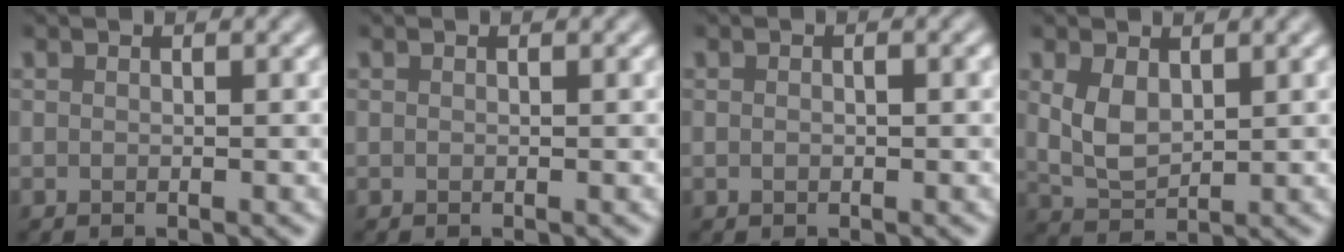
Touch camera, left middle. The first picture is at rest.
{"total": 0.0}
{"total": 0.8, "force": [0.0, 0.4, 0.7], "torque": [-0.012, 0.001, 0.000]}
{"total": 3.1, "force": [0.9, 1.8, 2.3], "torque": [-0.056, -0.002, 0.024]}